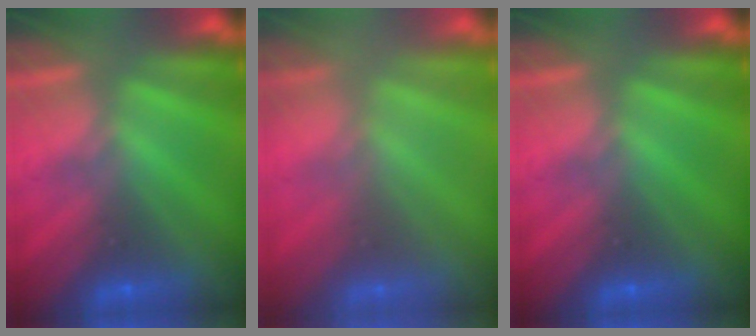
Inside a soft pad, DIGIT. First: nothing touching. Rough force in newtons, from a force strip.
{"total": 2.6}
{"total": 0.0}